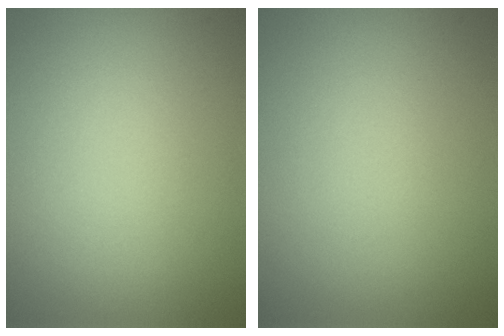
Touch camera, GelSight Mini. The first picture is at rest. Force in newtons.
{"total": 0.0}